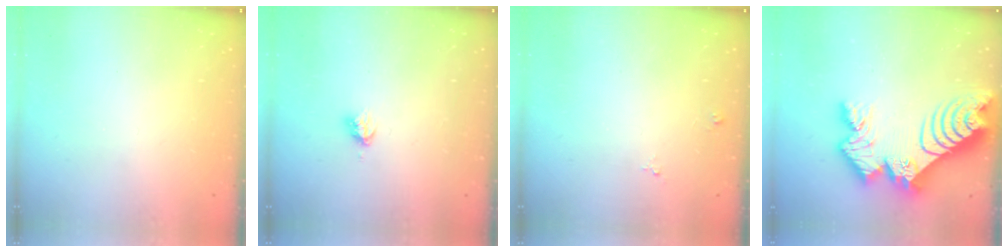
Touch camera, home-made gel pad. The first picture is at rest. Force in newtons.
{"total": 3.0, "press": 3.0, "slide": 0.3}
{"total": 4.1, "press": 4.1, "slide": 0.4}
{"total": 17.0, "press": 16.9, "slide": 1.6}